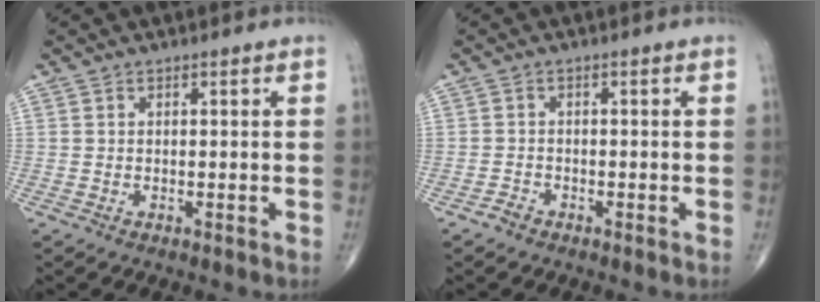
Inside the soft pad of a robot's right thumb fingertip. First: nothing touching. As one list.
[{"total": 1.4, "force": [-1.1, 0.7, 0.2], "torque": [-0.006, 0.003, -0.024]}]